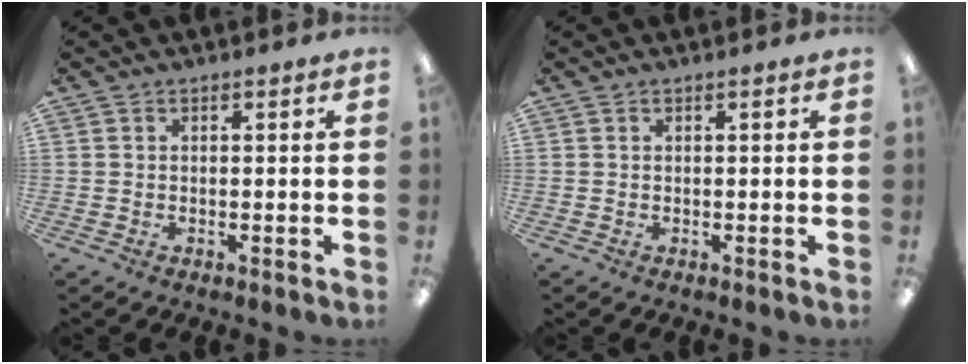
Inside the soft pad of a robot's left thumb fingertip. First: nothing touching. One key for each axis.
{"total": 0.0}